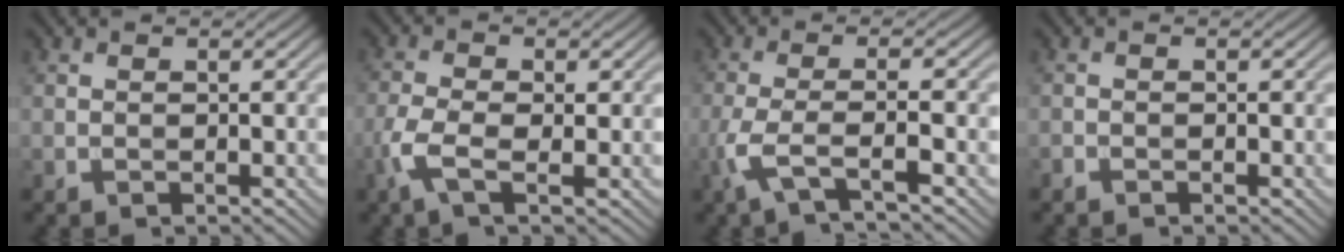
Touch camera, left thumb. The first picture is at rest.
{"total": 4.5, "force": [-1.5, 1.9, 3.8], "torque": [-0.099, 0.001, -0.038]}
{"total": 5.0, "force": [-2.7, 0.8, 4.2], "torque": [-0.090, -0.001, -0.069]}
{"total": 0.6, "force": [-0.6, 0.2, 0.1], "torque": [-0.002, -0.002, -0.012]}